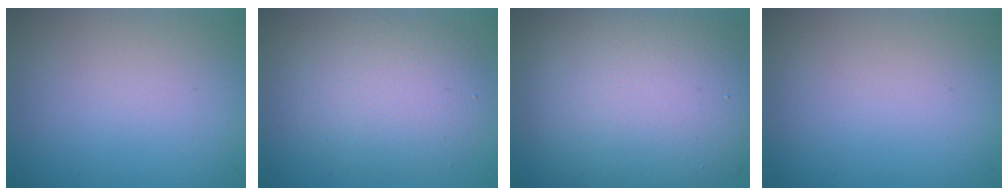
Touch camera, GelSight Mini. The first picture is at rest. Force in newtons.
{"total": 5.8, "press": 5.8, "slide": 0.2}
{"total": 12.0, "press": 12.0, "slide": 1.1}
{"total": 0.0}